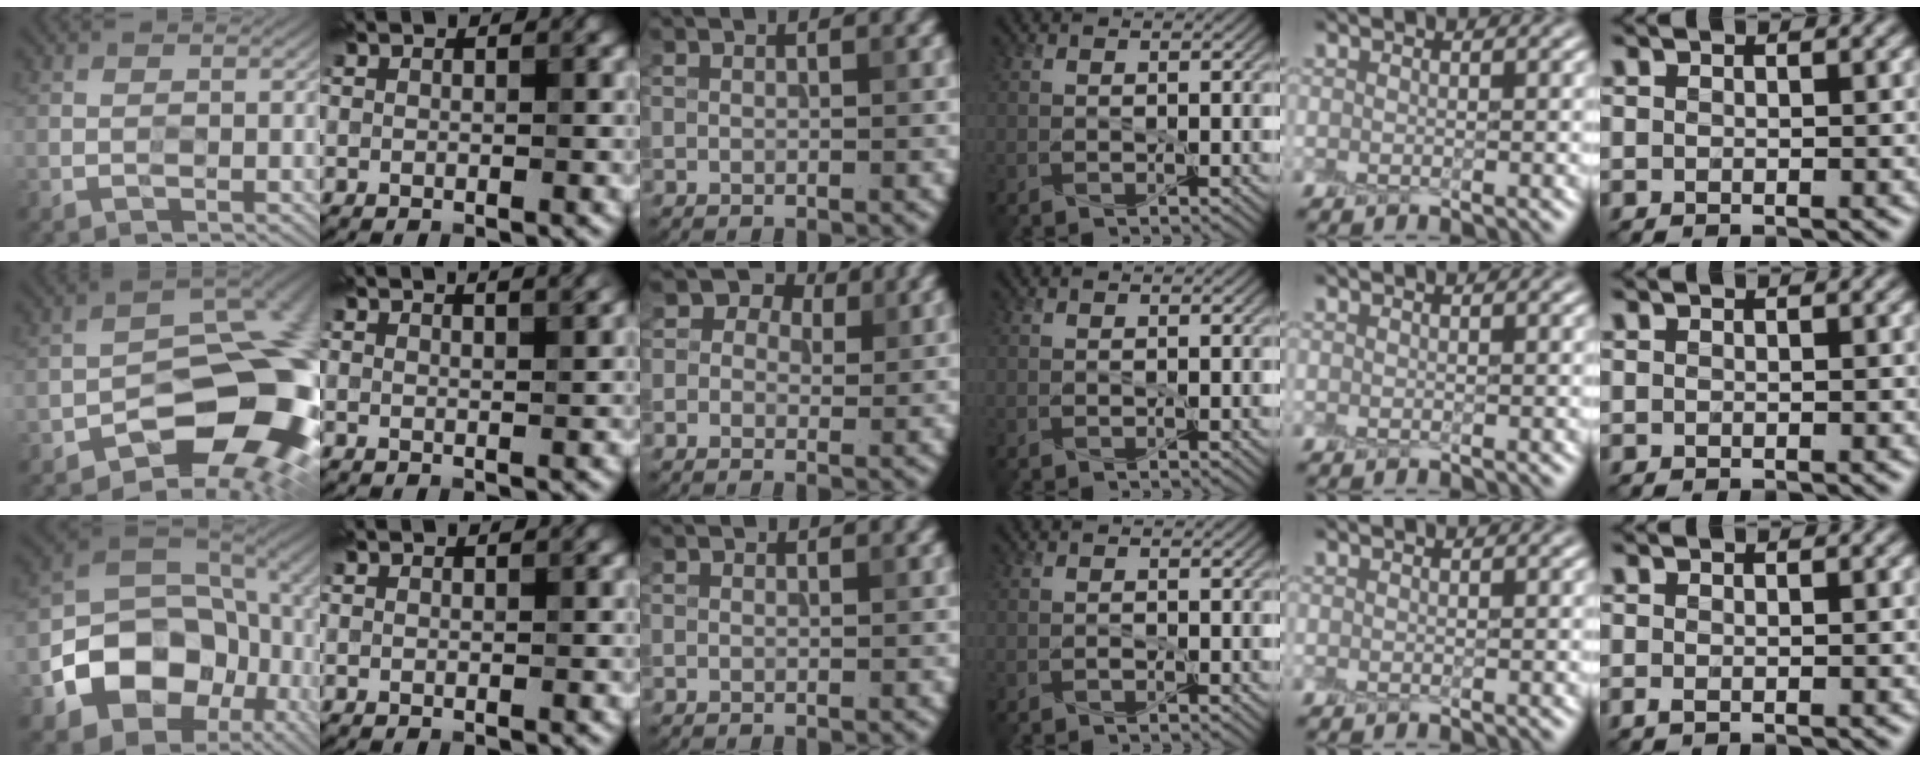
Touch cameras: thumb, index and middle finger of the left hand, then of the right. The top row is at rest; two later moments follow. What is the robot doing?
{"motion": "peel", "object": "aluminum foil"}